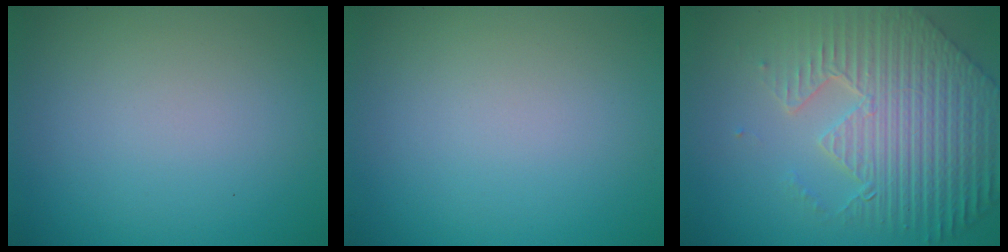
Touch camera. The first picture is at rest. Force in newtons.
{"total": 0.0}
{"total": 8.8, "press": 6.3, "slide": 6.1}